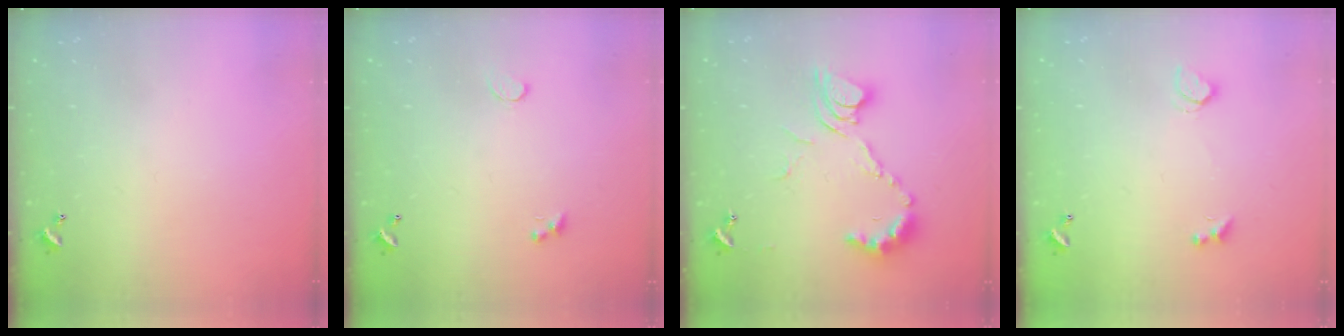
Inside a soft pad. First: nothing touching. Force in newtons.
{"total": 0.8, "press": 0.7, "slide": 0.4}
{"total": 10.4, "press": 10.3, "slide": 0.9}
{"total": 1.8, "press": 1.8, "slide": 0.5}